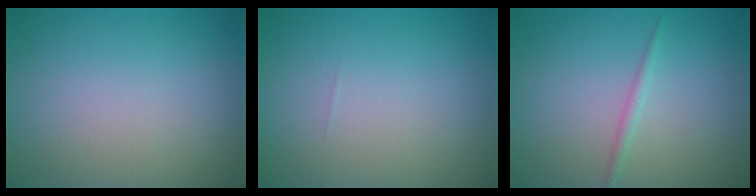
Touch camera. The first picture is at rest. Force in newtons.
{"total": 0.0}
{"total": 1.0, "press": 1.0, "slide": 0.1}